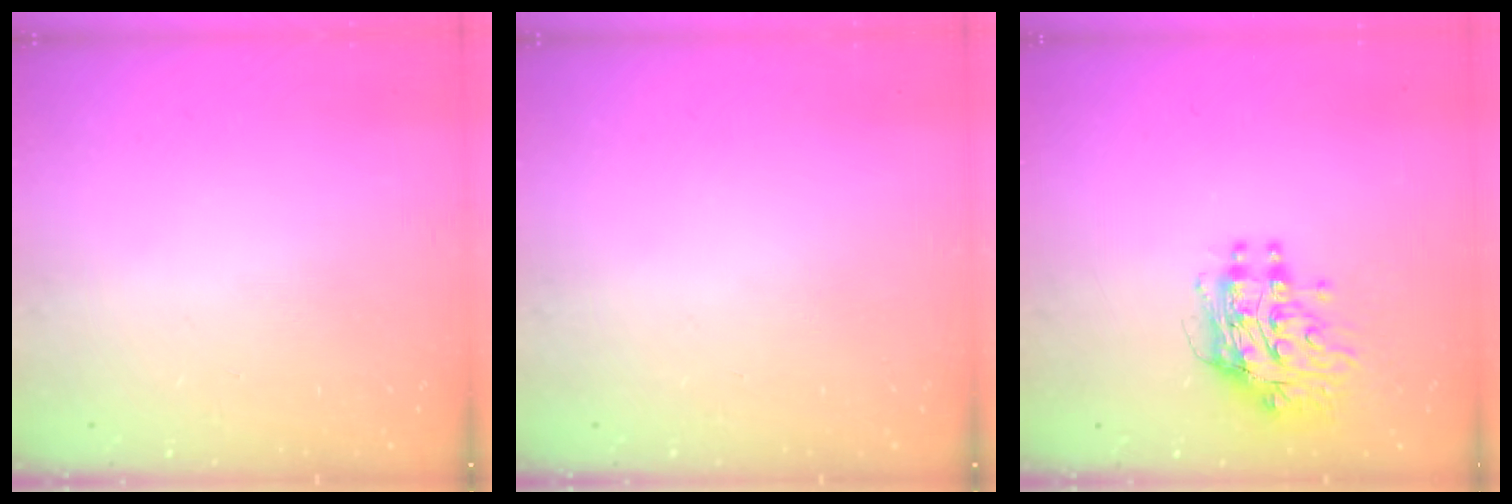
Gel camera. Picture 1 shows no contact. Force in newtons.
{"total": 0.0}
{"total": 10.4, "press": 10.4, "slide": 0.9}